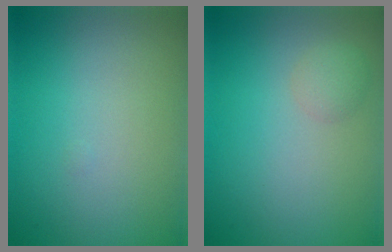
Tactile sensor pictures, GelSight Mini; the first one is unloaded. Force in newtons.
{"total": 1.4, "press": 1.4, "slide": 0.0}